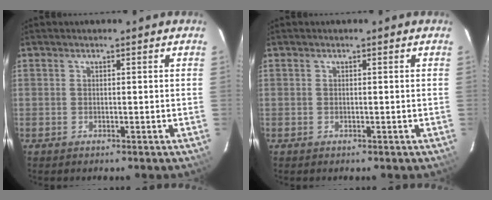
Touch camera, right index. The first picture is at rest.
{"total": 0.0}